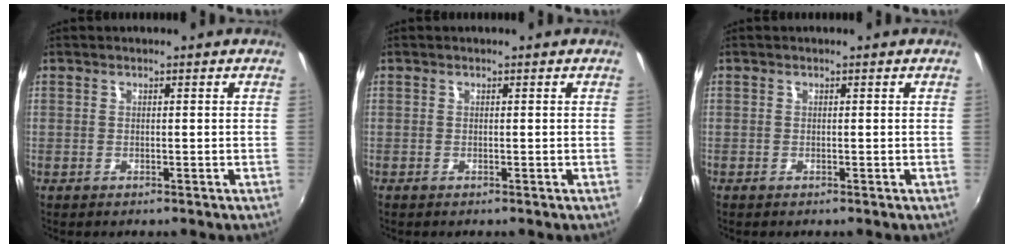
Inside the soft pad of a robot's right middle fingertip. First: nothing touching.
{"total": 0.0}
{"total": 0.0}